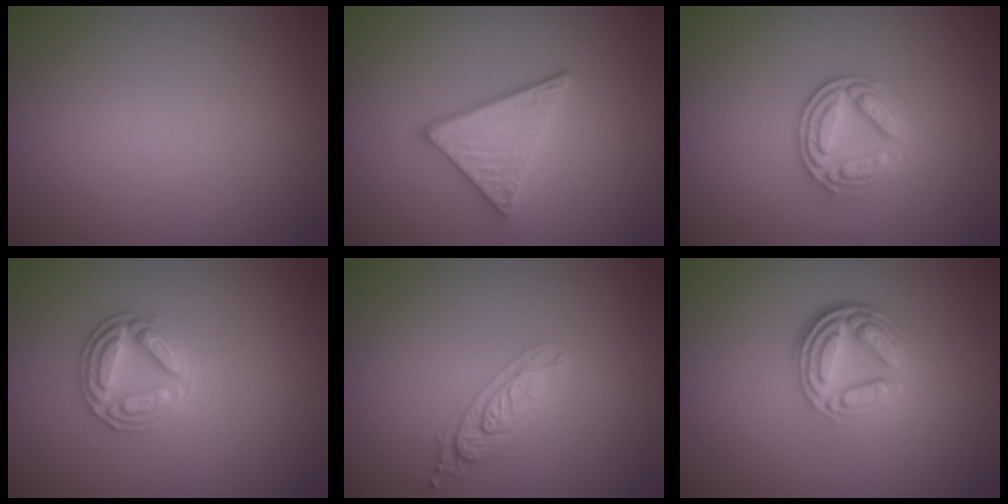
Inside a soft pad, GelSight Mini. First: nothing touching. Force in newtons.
{"total": 3.9, "press": 3.1, "slide": 2.4}
{"total": 3.6, "press": 3.1, "slide": 1.7}
{"total": 2.9, "press": 2.9, "slide": 0.2}
{"total": 2.1, "press": 2.0, "slide": 0.4}
{"total": 5.3, "press": 3.7, "slide": 3.8}